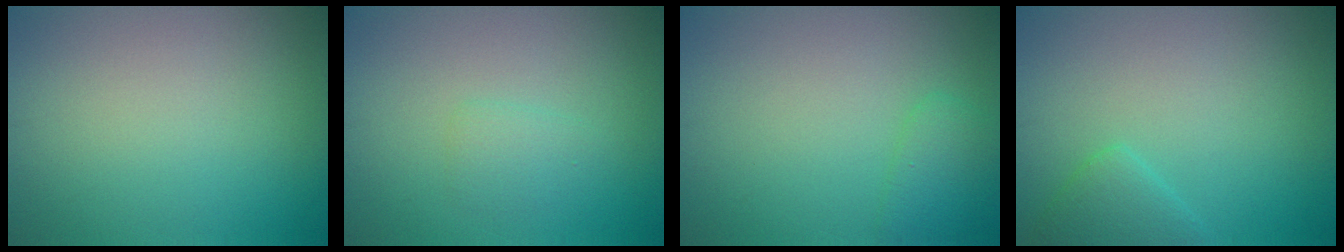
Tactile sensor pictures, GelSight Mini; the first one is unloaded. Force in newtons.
{"total": 1.2, "press": 1.2, "slide": 0.1}
{"total": 2.0, "press": 2.0, "slide": 0.1}
{"total": 1.6, "press": 1.6, "slide": 0.0}